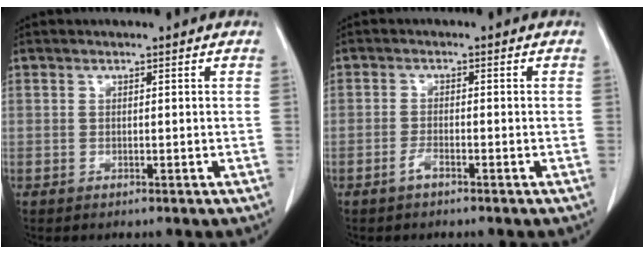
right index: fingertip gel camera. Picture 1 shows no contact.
{"total": 1.6, "force": [-1.2, 0.2, 1.1], "torque": [-0.026, -0.001, -0.021]}